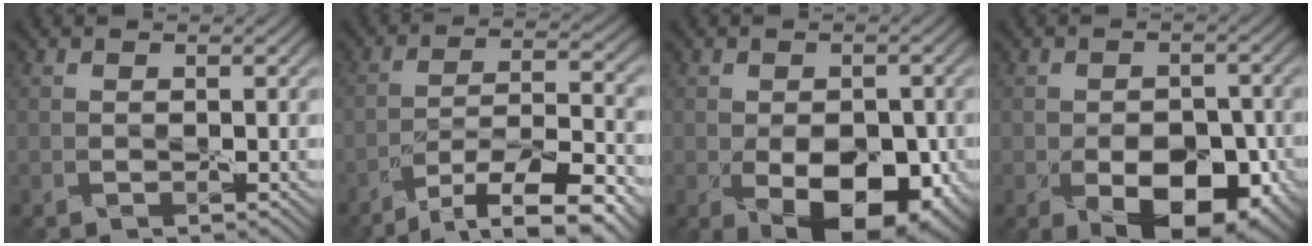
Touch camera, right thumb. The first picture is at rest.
{"total": 10.5, "force": [-8.3, 1.9, 6.2], "torque": [-0.108, 0.008, -0.143]}
{"total": 9.9, "force": [-3.5, 5.9, 7.1], "torque": [-0.098, -0.035, -0.032]}
{"total": 9.2, "force": [-4.1, 5.5, 6.2], "torque": [-0.091, -0.016, -0.043]}